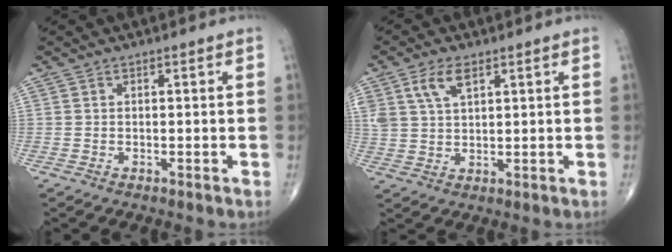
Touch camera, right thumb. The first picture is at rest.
{"total": 6.1, "force": [3.2, 3.0, 4.3], "torque": [-0.081, -0.008, 0.066]}